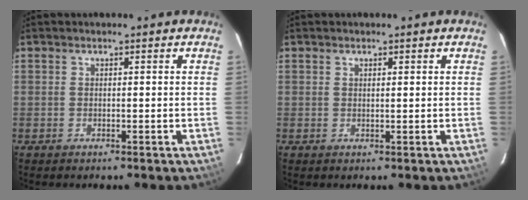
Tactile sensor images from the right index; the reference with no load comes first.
{"total": 0.8, "force": [0.5, 0.1, 0.5], "torque": [-0.010, 0.002, 0.009]}